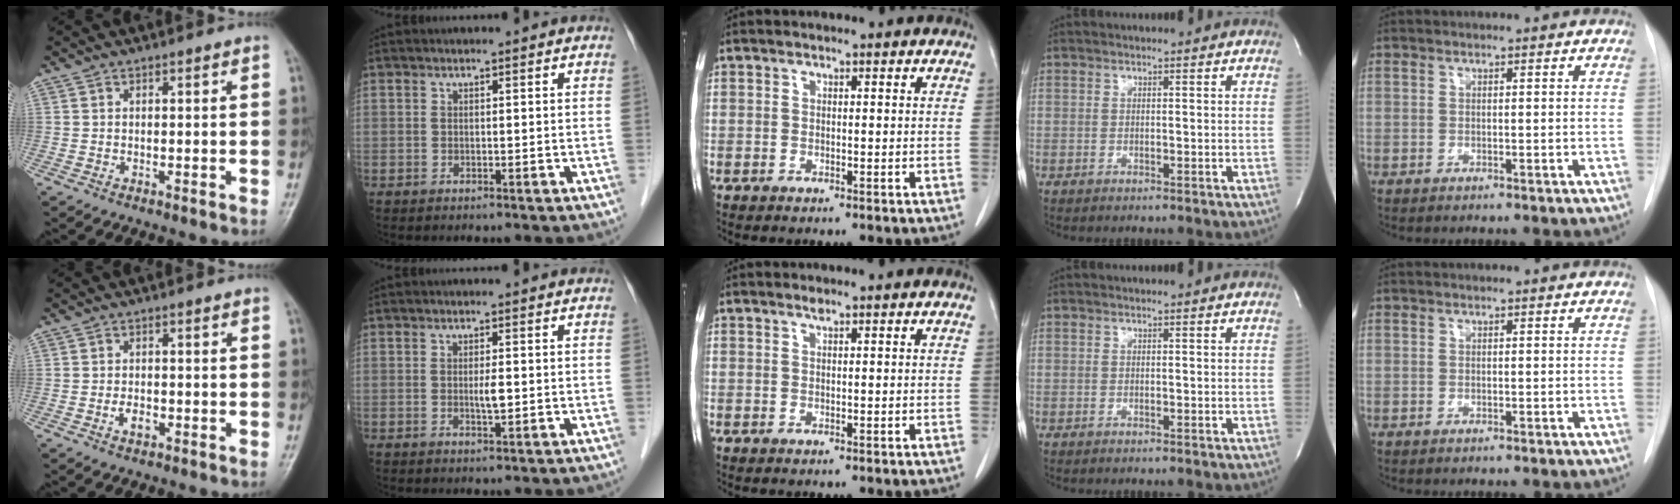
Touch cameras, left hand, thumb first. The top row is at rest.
{"thumb": {"total": 2.2, "force": [-0.8, 1.3, 1.6], "torque": [-0.025, 0.002, -0.015]}, "index": {"total": 1.7, "force": [-0.3, 0.3, 1.7], "torque": [-0.033, -0.006, -0.004]}, "middle": {"total": 0.6, "force": [0.5, -0.1, 0.3], "torque": [-0.011, -0.003, 0.012]}}